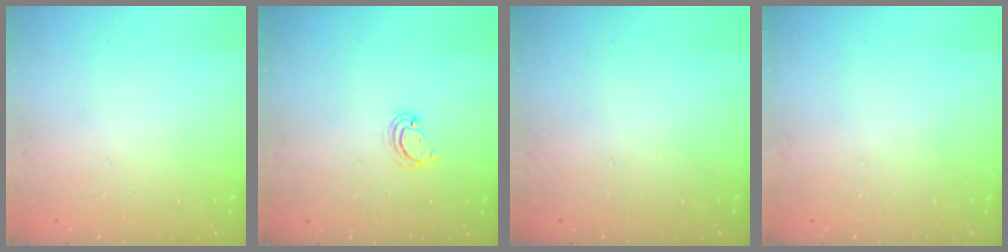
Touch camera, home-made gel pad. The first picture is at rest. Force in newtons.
{"total": 3.3, "press": 3.3, "slide": 0.3}
{"total": 0.0}
{"total": 0.0}